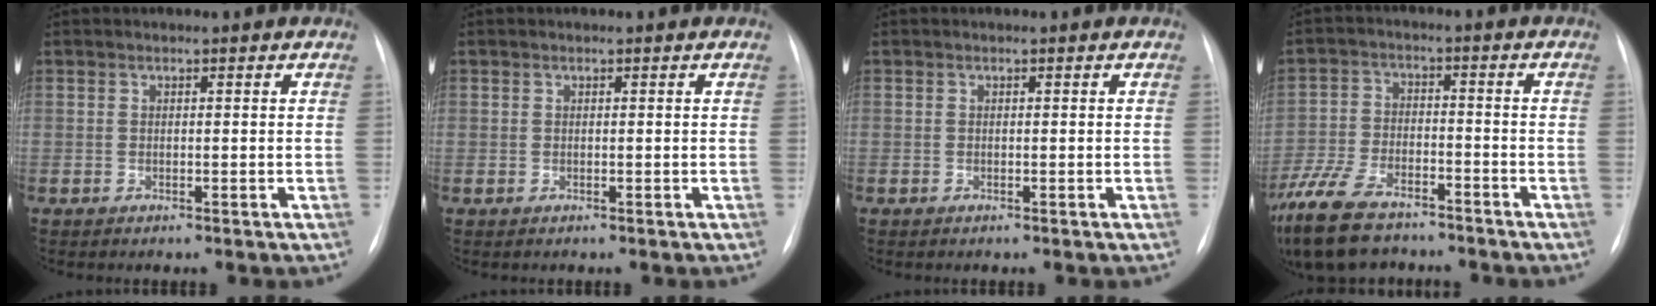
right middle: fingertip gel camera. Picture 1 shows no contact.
{"total": 0.0}
{"total": 0.0}
{"total": 14.5, "force": [-11.0, 5.7, 7.6], "torque": [-0.175, -0.022, -0.190]}